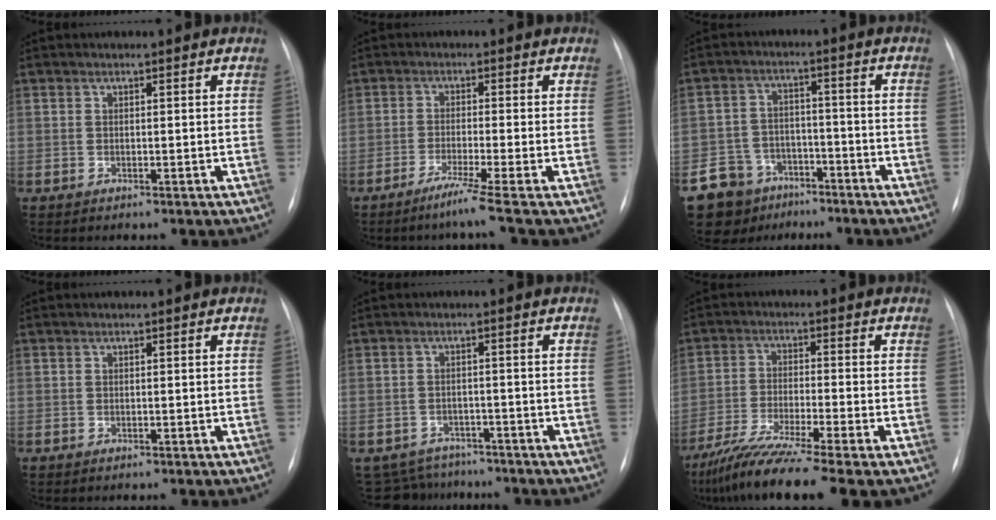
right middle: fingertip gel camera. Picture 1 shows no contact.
{"total": 5.2, "force": [-3.5, -1.8, 3.3], "torque": [-0.064, -0.020, -0.071]}
{"total": 9.5, "force": [-6.2, 7.1, 1.1], "torque": [-0.031, 0.022, -0.099]}
{"total": 0.0}
{"total": 7.5, "force": [-6.7, 3.3, -0.3], "torque": [0.003, 0.019, -0.088]}
{"total": 12.7, "force": [-9.5, -0.4, 8.4], "torque": [-0.156, -0.043, -0.162]}